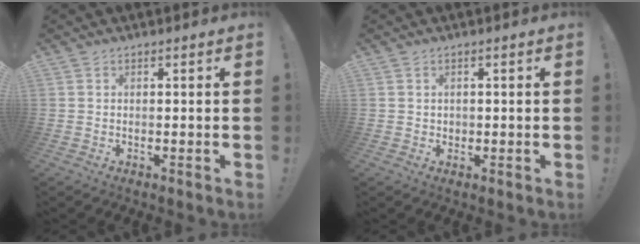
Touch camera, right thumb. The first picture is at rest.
{"total": 1.2, "force": [0.3, 1.2, 0.2], "torque": [-0.002, 0.003, 0.004]}